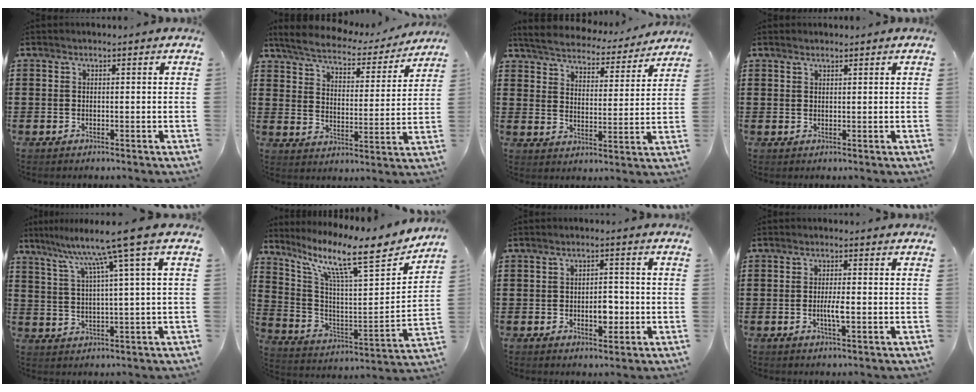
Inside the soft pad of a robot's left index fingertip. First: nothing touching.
{"total": 4.6, "force": [4.3, 0.7, 1.4], "torque": [-0.052, -0.030, 0.067]}
{"total": 4.8, "force": [4.8, 0.1, 0.8], "torque": [-0.042, -0.038, 0.078]}
{"total": 1.0, "force": [1.0, 0.2, 0.3], "torque": [-0.007, 0.001, 0.019]}
{"total": 8.6, "force": [5.0, -1.6, 6.8], "torque": [-0.140, -0.027, 0.075]}
{"total": 12.5, "force": [9.1, 1.8, 8.5], "torque": [-0.167, -0.068, 0.139]}
{"total": 4.0, "force": [-0.9, 2.2, 3.2], "torque": [-0.045, -0.002, -0.021]}
{"total": 3.1, "force": [-0.5, 0.5, 3.0], "torque": [-0.054, -0.001, -0.009]}